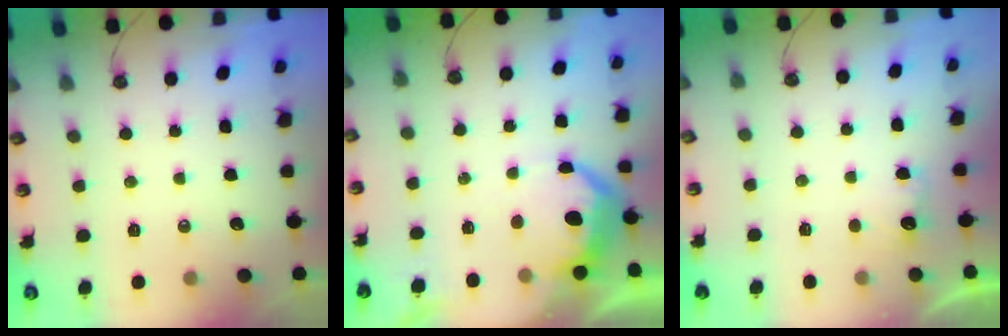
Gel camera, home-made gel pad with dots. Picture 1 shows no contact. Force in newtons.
{"total": 8.9, "press": 8.8, "slide": 0.7}
{"total": 2.4, "press": 2.2, "slide": 0.9}